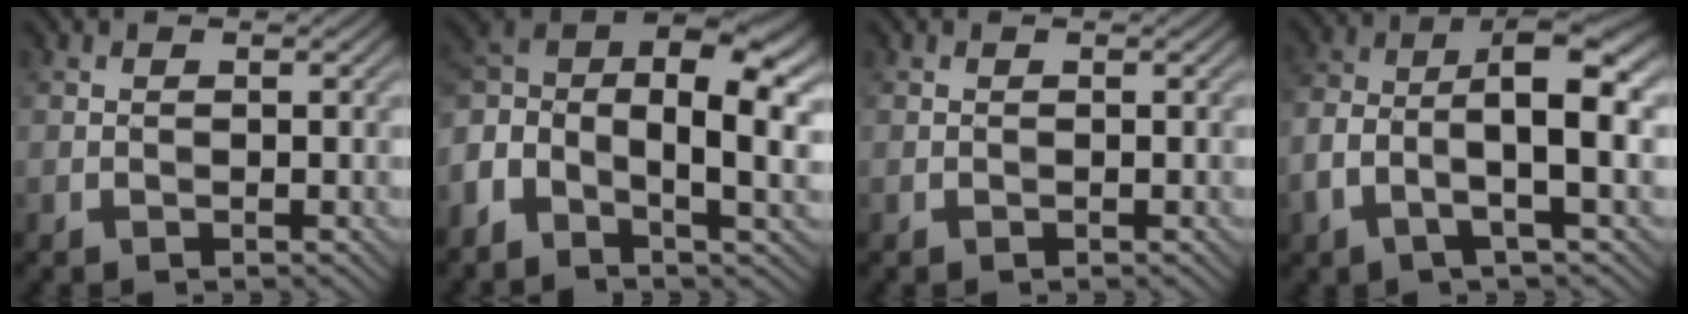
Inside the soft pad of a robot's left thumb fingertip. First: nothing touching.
{"total": 12.7, "force": [-1.4, 6.6, 10.8], "torque": [-0.228, 0.006, -0.045]}
{"total": 0.0}
{"total": 10.0, "force": [-2.6, 4.2, 8.8], "torque": [-0.168, 0.012, -0.059]}